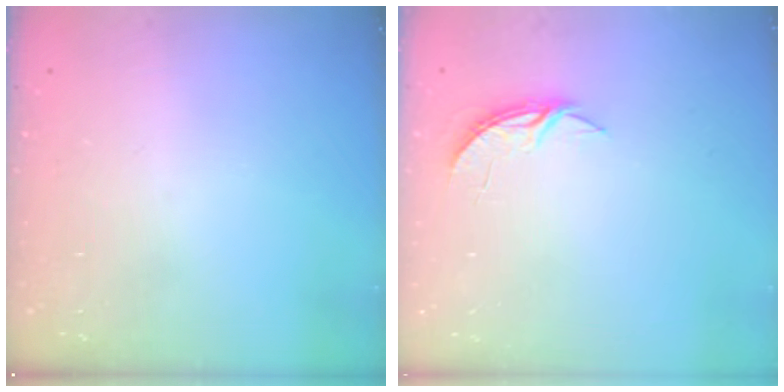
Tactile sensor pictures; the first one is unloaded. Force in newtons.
{"total": 4.2, "press": 4.2, "slide": 0.3}